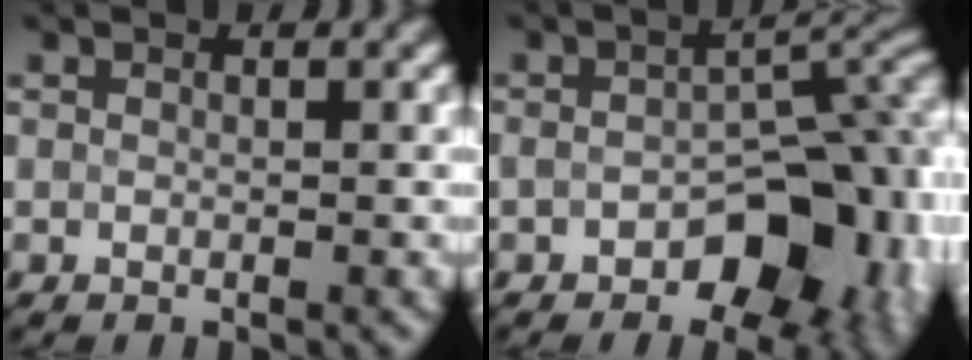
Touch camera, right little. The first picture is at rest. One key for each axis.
{"total": 10.1, "fx": -2.8, "fy": 5.7, "fz": 7.8, "tx": -0.097, "ty": -0.002, "tz": -0.040}